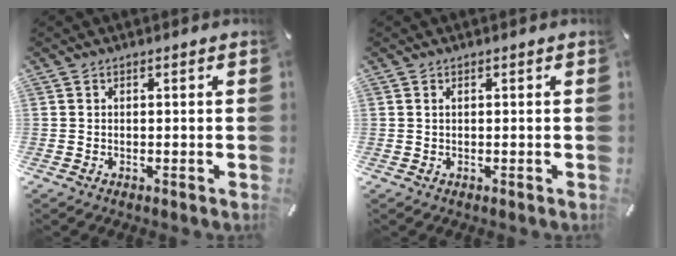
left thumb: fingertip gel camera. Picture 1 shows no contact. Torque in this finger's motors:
{"motor_torque": [-0.47, -0.18, 0.25, 0.09, -0.13]}